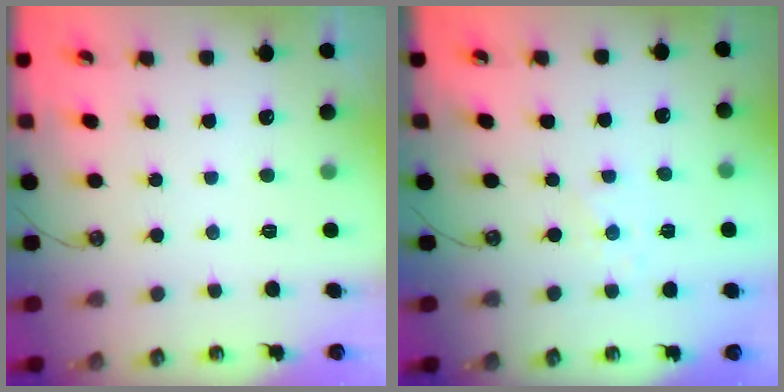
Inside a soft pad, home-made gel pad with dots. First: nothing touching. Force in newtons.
{"total": 2.7, "press": 2.7, "slide": 0.4}